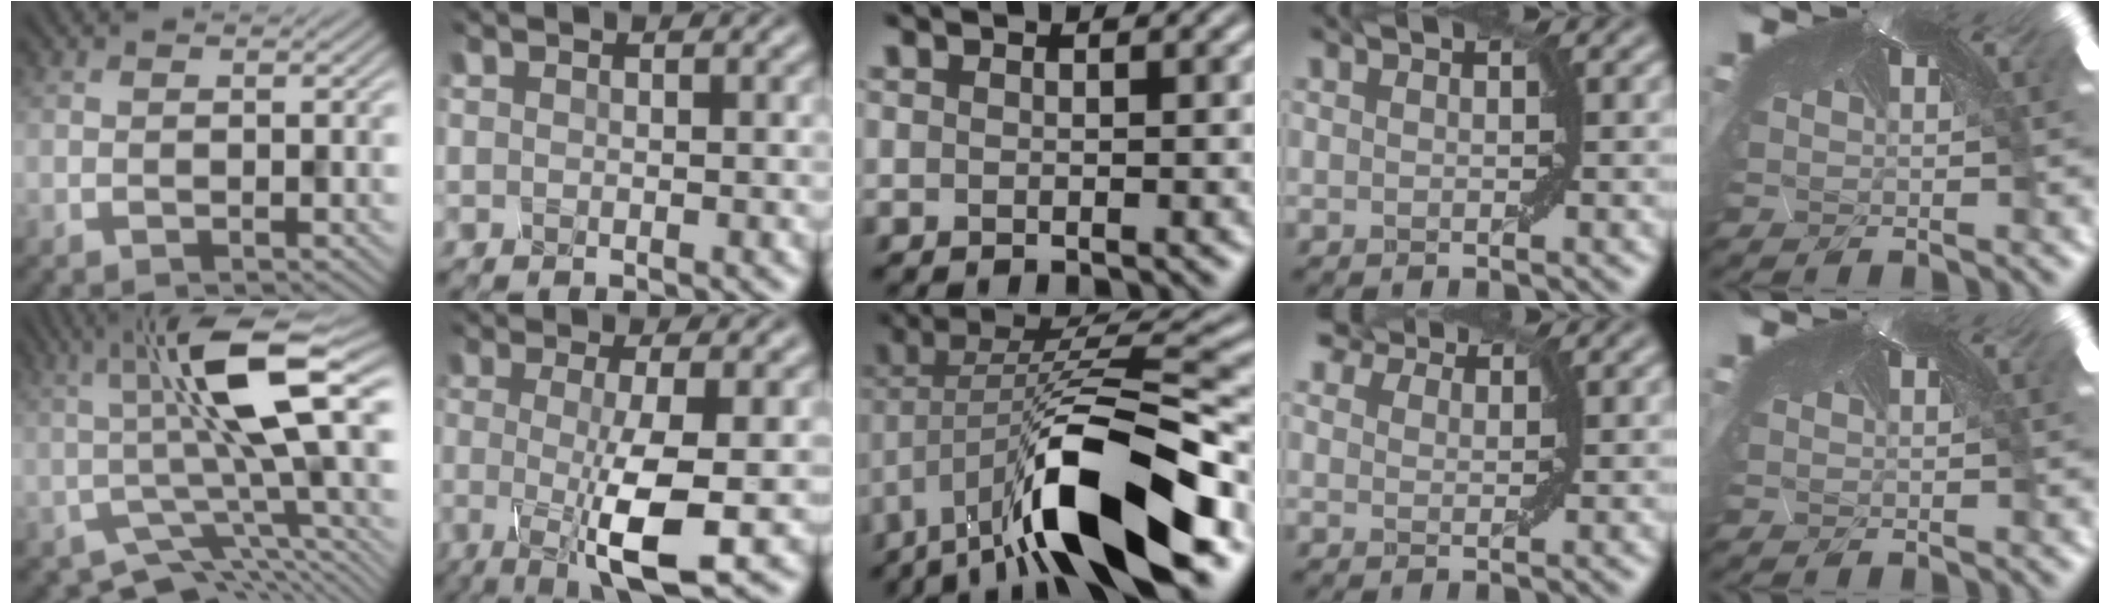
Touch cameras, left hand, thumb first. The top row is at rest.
{"thumb": {"total": 13.1, "force": [-0.4, 4.1, 12.4], "torque": [-0.209, 0.002, -0.012]}, "index": {"total": 7.2, "force": [-2.0, 1.3, 6.8], "torque": [-0.102, -0.009, -0.037]}, "middle": {"total": 14.1, "force": [-6.2, 4.9, 11.7], "torque": [-0.193, 0.003, -0.106]}, "ring": {"total": 5.0, "force": [4.0, 2.3, 1.9], "torque": [-0.049, 0.008, 0.062]}}